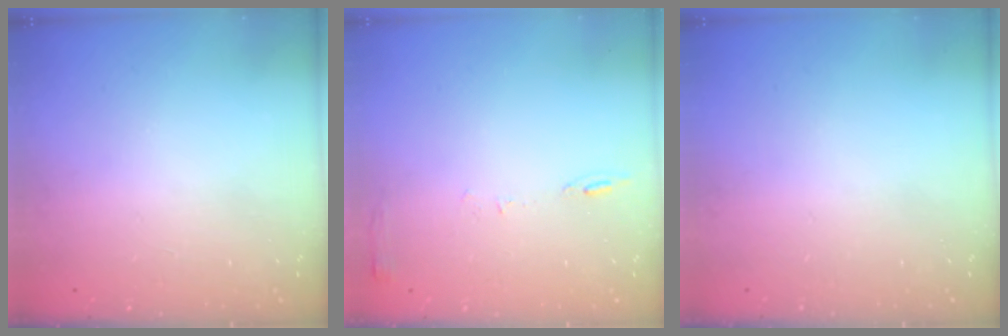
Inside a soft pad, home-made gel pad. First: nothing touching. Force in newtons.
{"total": 6.0, "press": 6.0, "slide": 0.6}
{"total": 0.0}